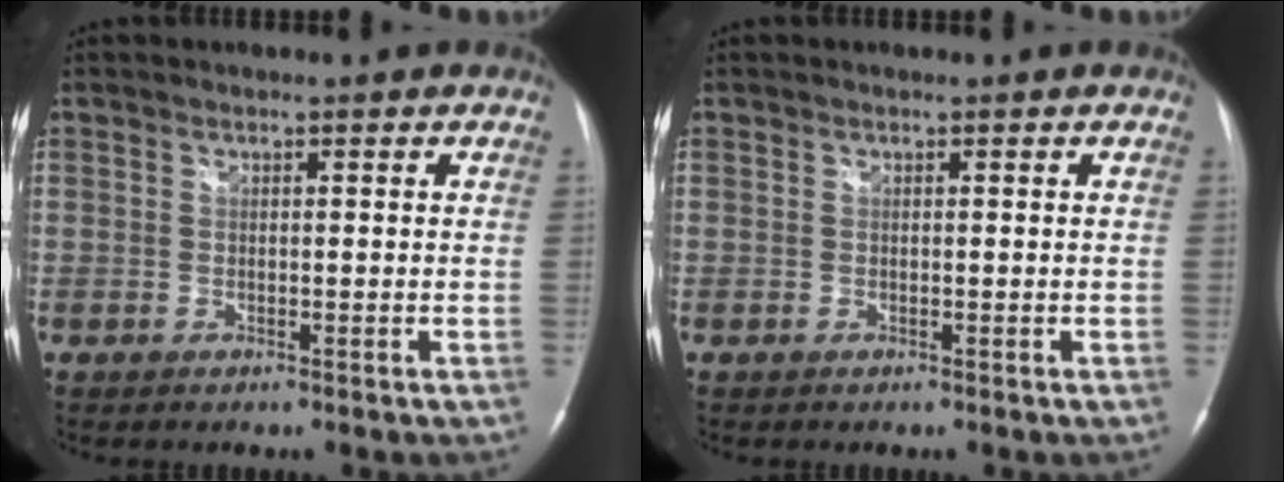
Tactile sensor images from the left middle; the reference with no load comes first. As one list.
[{"total": 0.0}]